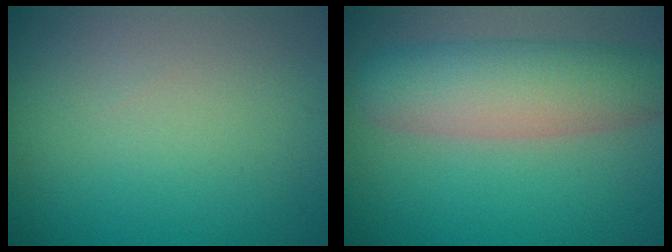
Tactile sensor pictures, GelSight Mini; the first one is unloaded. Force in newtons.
{"total": 6.9, "press": 6.9, "slide": 0.2}